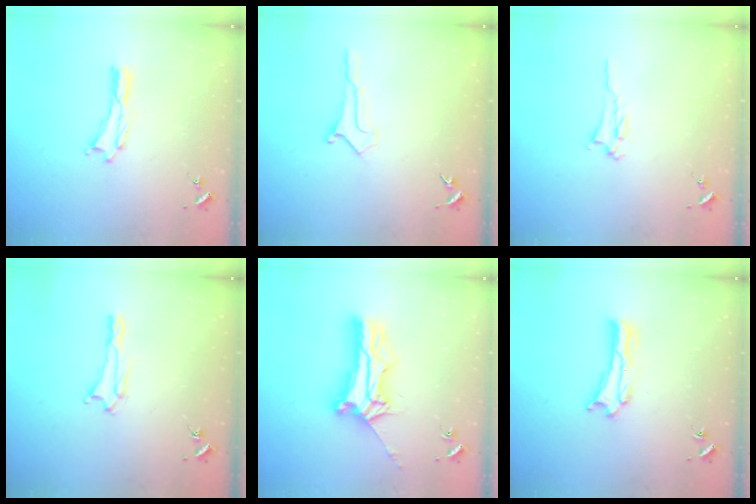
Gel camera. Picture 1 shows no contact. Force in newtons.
{"total": 0.6, "press": 0.6, "slide": 0.1}
{"total": 2.2, "press": 2.2, "slide": 0.3}
{"total": 1.0, "press": 1.0, "slide": 0.1}
{"total": 10.5, "press": 10.5, "slide": 0.9}
{"total": 1.8, "press": 1.8, "slide": 0.3}